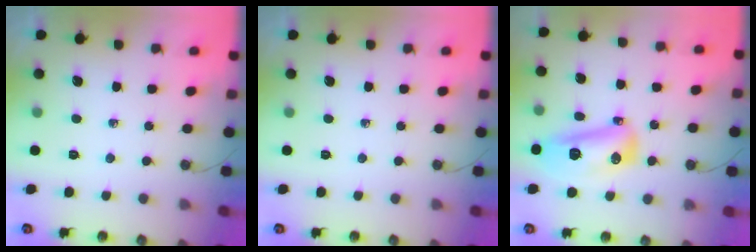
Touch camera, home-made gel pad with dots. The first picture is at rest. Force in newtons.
{"total": 0.0}
{"total": 12.5, "press": 12.5, "slide": 1.0}